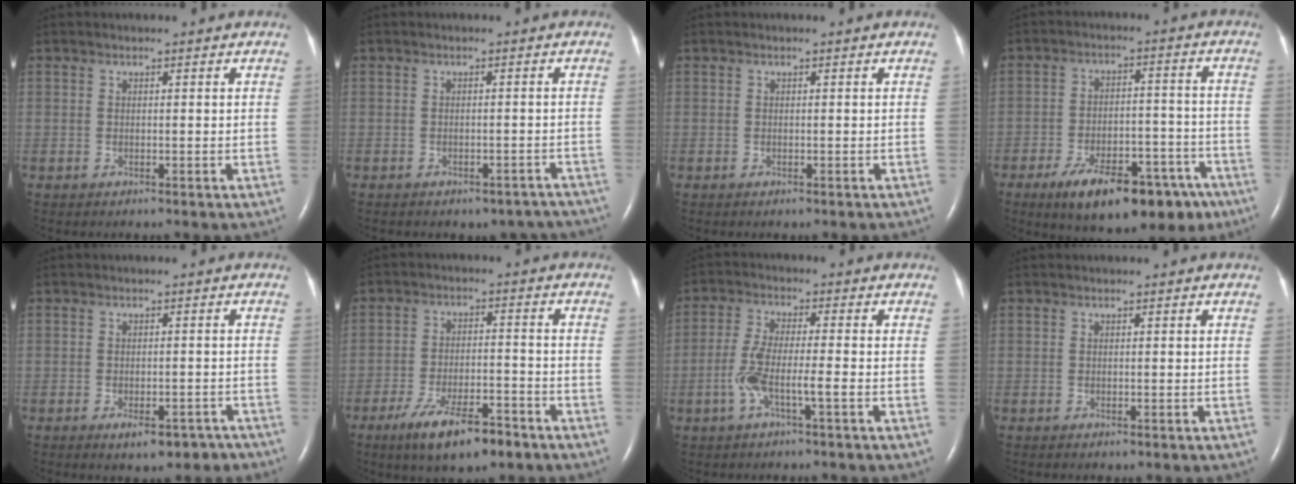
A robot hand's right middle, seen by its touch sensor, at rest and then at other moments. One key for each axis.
{"total": 8.4, "fx": -7.3, "fy": 3.6, "fz": 1.8, "tx": -0.016, "ty": 0.014, "tz": -0.071}
{"total": 0.5, "fx": -0.4, "fy": 0.1, "fz": 0.3, "tx": -0.007, "ty": -0.002, "tz": -0.005}
{"total": 17.6, "fx": -11.6, "fy": 7.0, "fz": 11.2, "tx": -0.125, "ty": 0.021, "tz": -0.168}
{"total": 5.4, "fx": -3.9, "fy": 2.4, "fz": 2.9, "tx": -0.029, "ty": 0.003, "tz": -0.049}
{"total": 10.0, "fx": -6.5, "fy": 2.7, "fz": 7.0, "tx": -0.130, "ty": -0.011, "tz": -0.107}
{"total": 5.9, "fx": -2.2, "fy": 0.3, "fz": 5.5, "tx": -0.118, "ty": 0.005, "tz": -0.043}
{"total": 0.0}